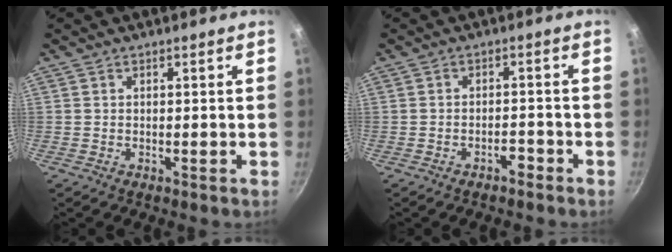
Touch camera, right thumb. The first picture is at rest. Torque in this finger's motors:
{"motor_torque": [-0.09, 0.06, -0.05, 0.00, 0.00]}